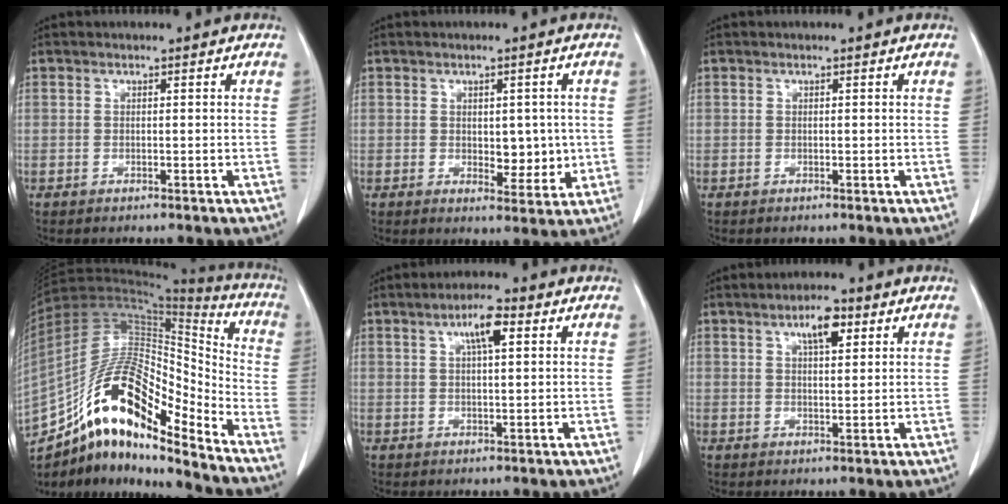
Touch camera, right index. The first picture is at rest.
{"total": 5.1, "force": [0.0, 2.8, 4.2], "torque": [-0.048, -0.006, 0.009]}
{"total": 0.0}
{"total": 19.8, "force": [-12.6, 5.5, 14.3], "torque": [-0.270, 0.036, -0.218]}
{"total": 4.9, "force": [2.0, 0.9, 4.4], "torque": [-0.081, 0.008, 0.036]}
{"total": 4.9, "force": [2.5, 1.5, 3.9], "torque": [-0.069, 0.004, 0.041]}